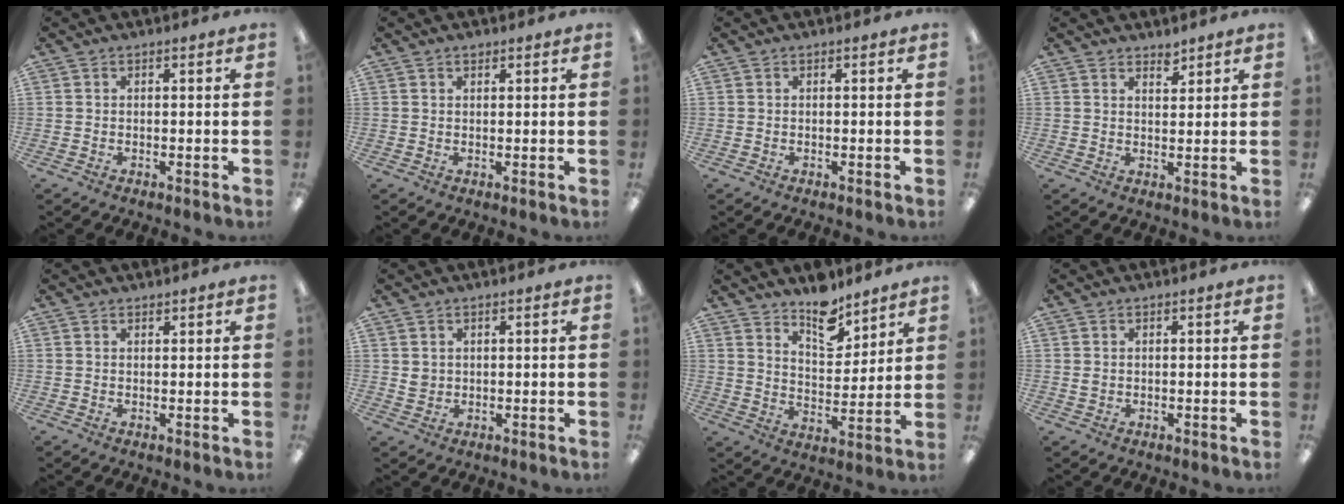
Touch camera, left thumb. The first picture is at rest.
{"total": 1.1, "force": [0.9, 0.4, 0.5], "torque": [-0.002, -0.002, 0.014]}
{"total": 0.0}
{"total": 2.9, "force": [2.7, 1.1, 0.5], "torque": [0.010, -0.021, 0.045]}
{"total": 0.9, "force": [0.8, 0.3, 0.1], "torque": [-0.003, 0.000, 0.016]}
{"total": 2.3, "force": [1.0, 1.9, 0.7], "torque": [-0.008, -0.001, 0.018]}
{"total": 10.4, "force": [8.6, 4.3, 3.9], "torque": [-0.042, -0.066, 0.152]}
{"total": 1.0, "force": [0.3, 0.8, 0.5], "torque": [-0.011, 0.004, 0.005]}